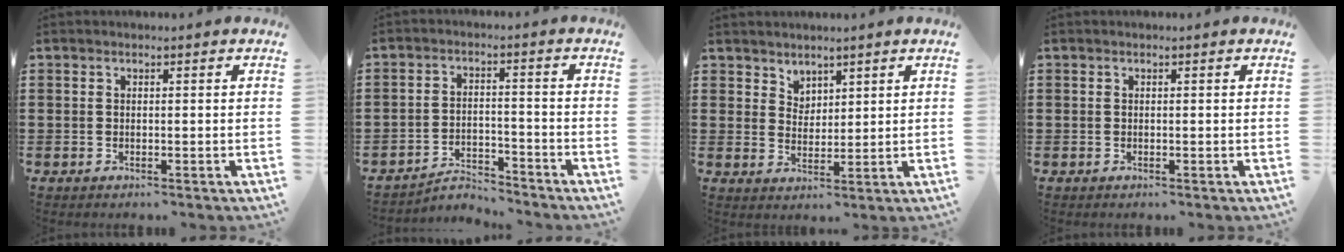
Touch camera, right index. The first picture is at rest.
{"total": 3.8, "force": [-3.7, 0.7, 0.4], "torque": [-0.012, 0.008, -0.078]}
{"total": 3.2, "force": [2.6, 1.9, -0.2], "torque": [-0.008, 0.000, 0.050]}
{"total": 0.0}